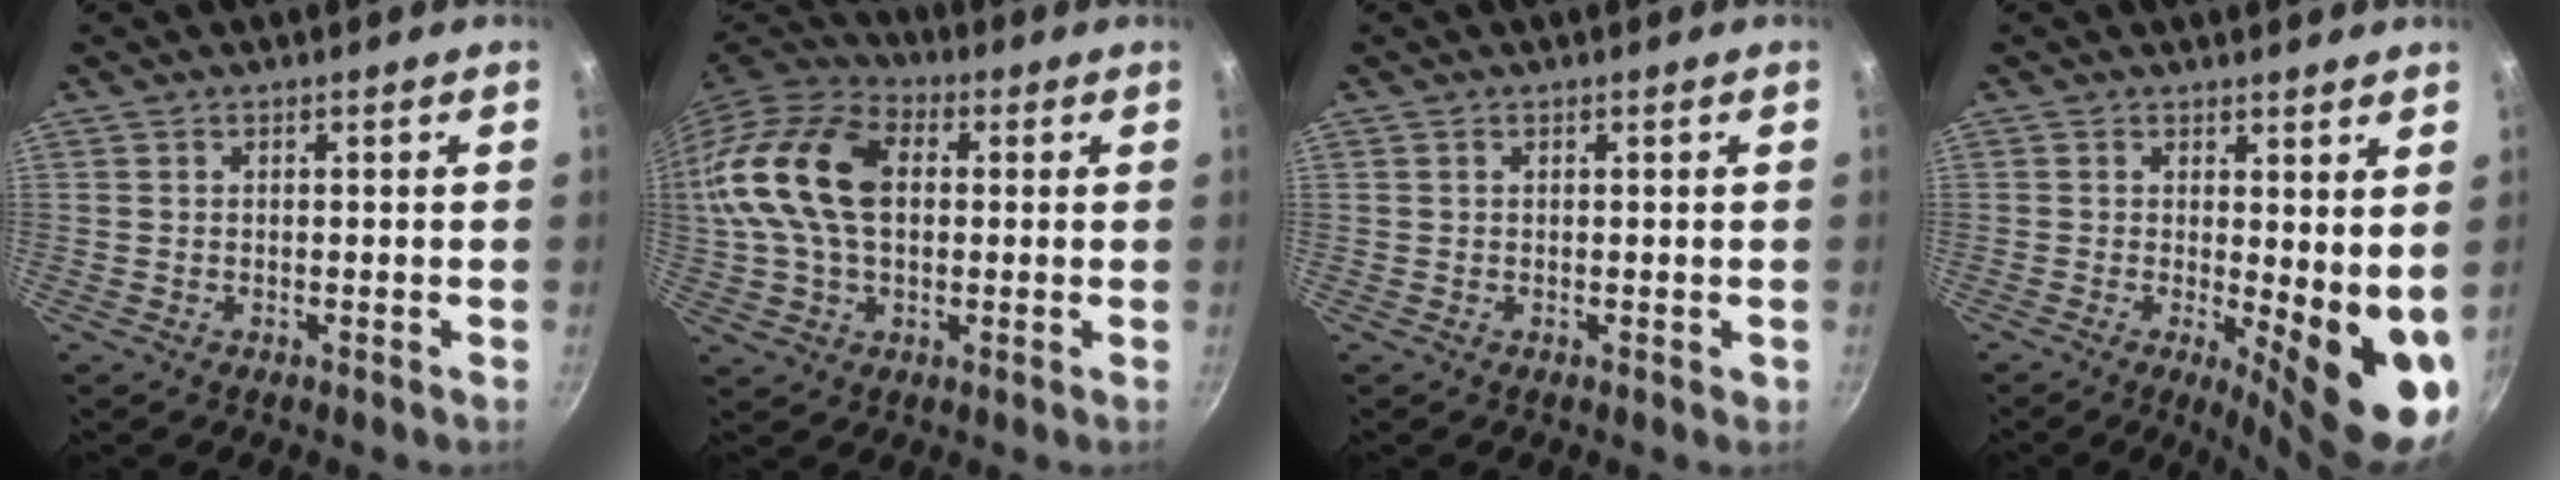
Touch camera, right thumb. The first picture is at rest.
{"total": 20.8, "force": [2.5, 13.6, 15.5], "torque": [-0.306, 0.033, 0.032]}
{"total": 0.8, "force": [0.3, 0.5, 0.5], "torque": [-0.001, 0.002, 0.004]}
{"total": 11.2, "force": [0.2, 3.8, 10.5], "torque": [-0.114, -0.025, 0.009]}